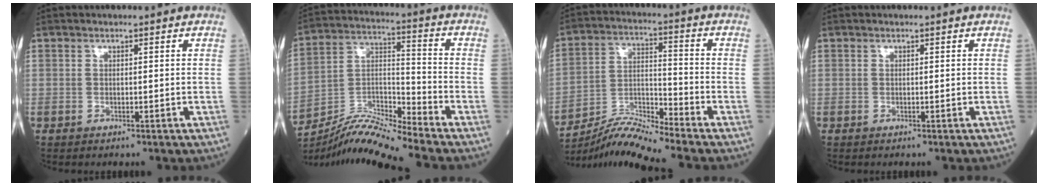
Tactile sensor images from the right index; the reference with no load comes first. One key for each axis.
{"total": 10.8, "fx": -10.1, "fy": -1.6, "fz": 3.4, "tx": -0.066, "ty": 0.014, "tz": -0.188}
{"total": 8.7, "fx": -8.2, "fy": -1.8, "fz": 2.1, "tx": -0.048, "ty": 0.010, "tz": -0.152}
{"total": 0.0}